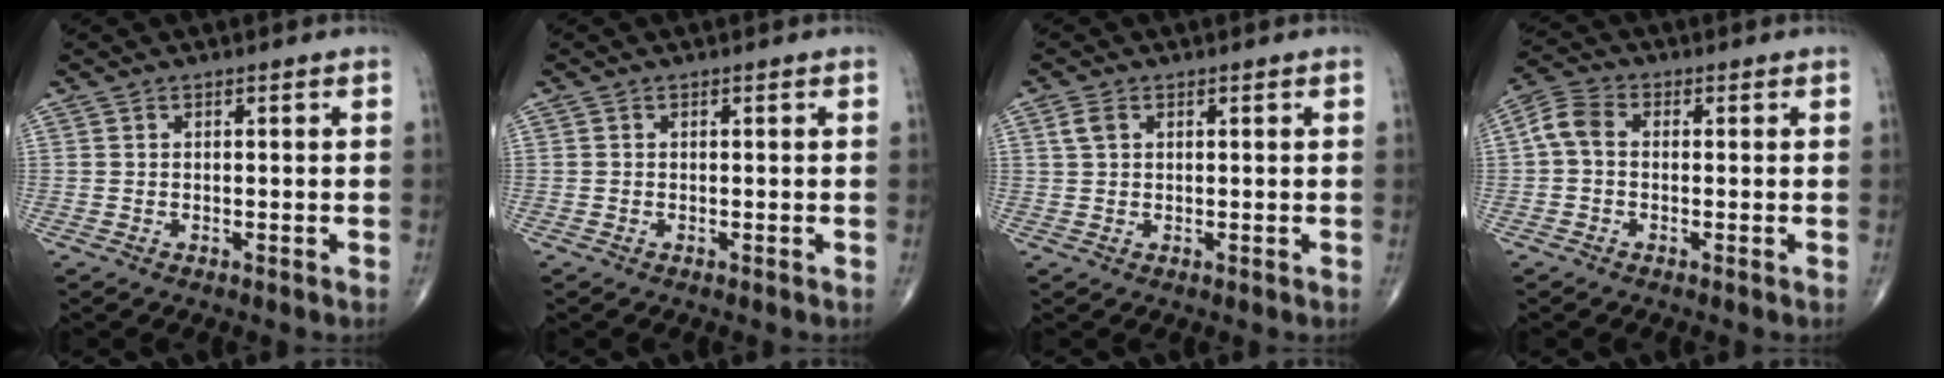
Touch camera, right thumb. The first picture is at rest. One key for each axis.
{"total": 0.0}
{"total": 2.3, "fx": 0.8, "fy": 1.5, "fz": 1.5, "tx": -0.034, "ty": 0.007, "tz": 0.019}
{"total": 5.0, "fx": 0.0, "fy": 3.5, "fz": 3.6, "tx": -0.072, "ty": 0.015, "tz": -0.010}